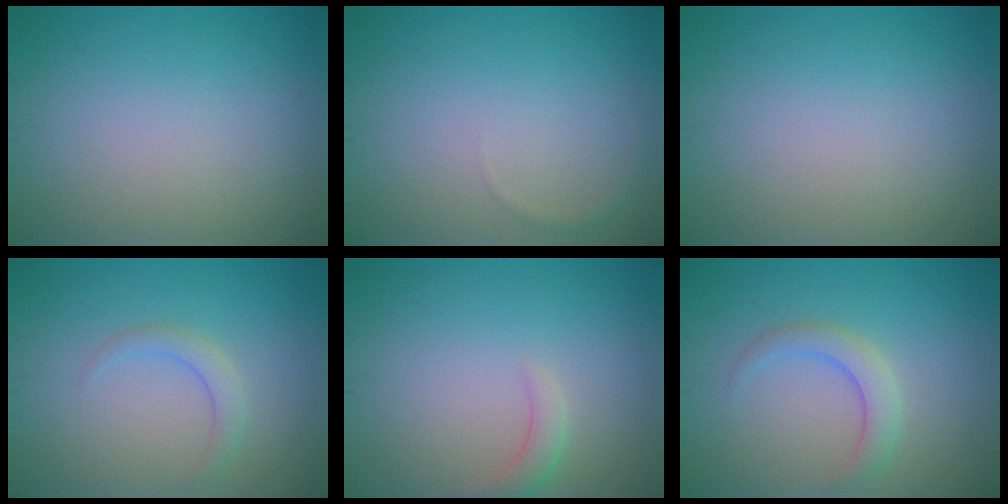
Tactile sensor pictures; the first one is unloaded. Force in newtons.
{"total": 0.5, "press": 0.5, "slide": 0.0}
{"total": 0.0}
{"total": 1.6, "press": 1.6, "slide": 0.1}
{"total": 1.6, "press": 1.6, "slide": 0.3}
{"total": 2.3, "press": 2.3, "slide": 0.0}